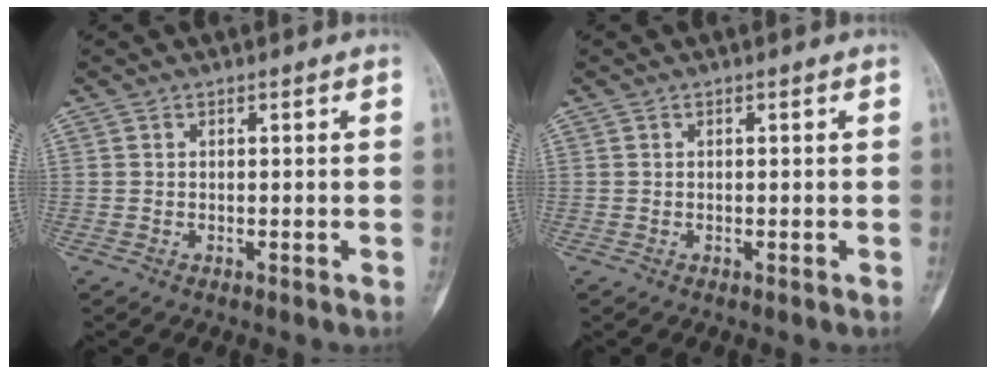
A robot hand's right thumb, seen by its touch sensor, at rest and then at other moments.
{"total": 0.0}